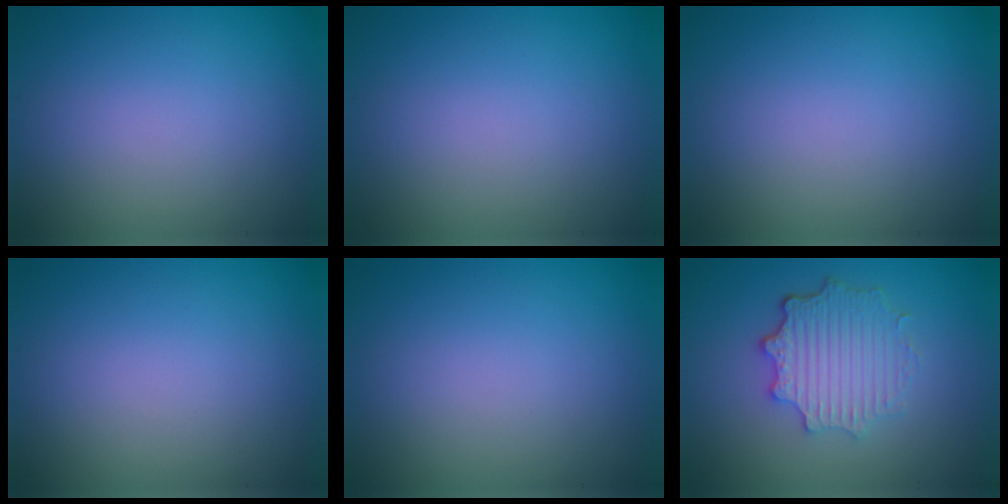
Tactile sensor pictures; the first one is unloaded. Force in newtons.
{"total": 0.0}
{"total": 0.0}
{"total": 0.0}
{"total": 0.0}
{"total": 4.6, "press": 3.6, "slide": 2.8}